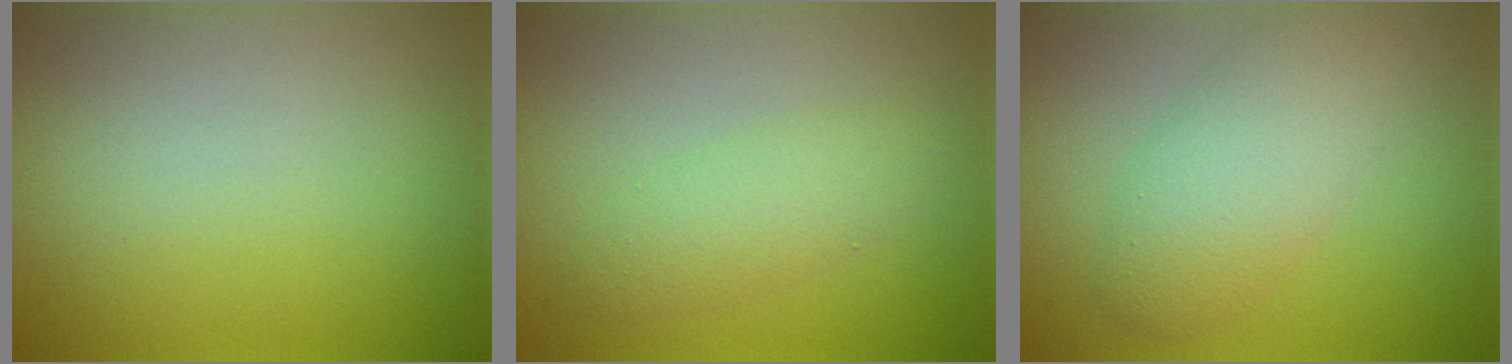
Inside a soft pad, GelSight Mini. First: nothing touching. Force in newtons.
{"total": 2.5, "press": 2.5, "slide": 0.1}
{"total": 4.4, "press": 4.4, "slide": 0.4}